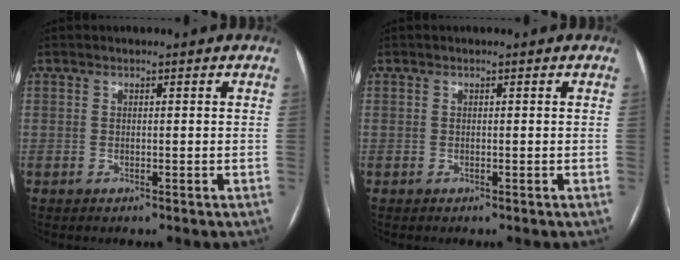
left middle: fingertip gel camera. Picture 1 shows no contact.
{"total": 0.0}